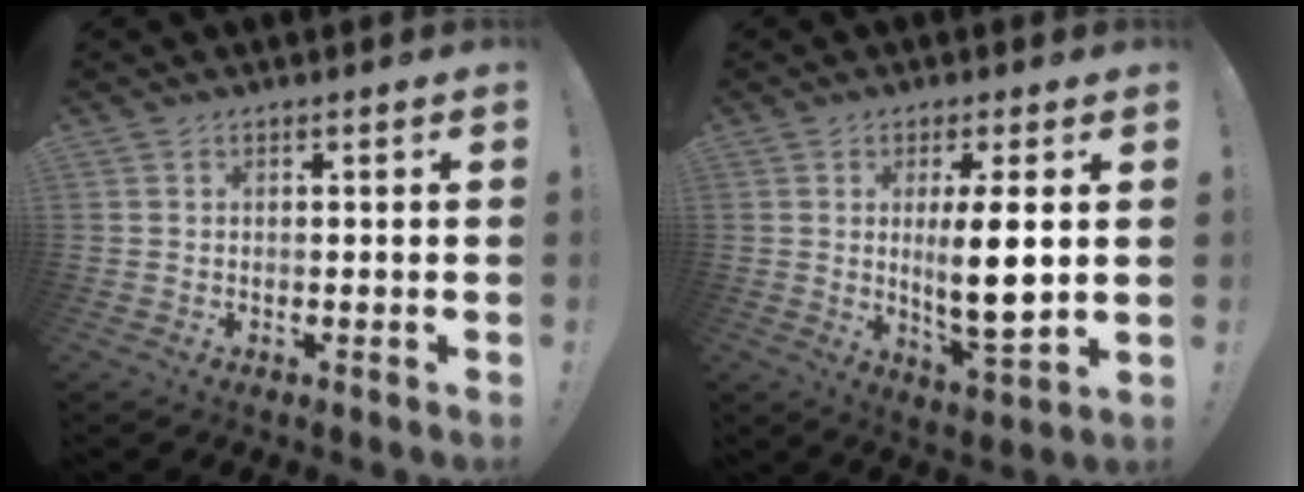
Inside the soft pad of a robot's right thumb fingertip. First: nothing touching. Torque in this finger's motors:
{"motor_torque": [0.01, 0.88, 0.07, 0.21, 0.12]}